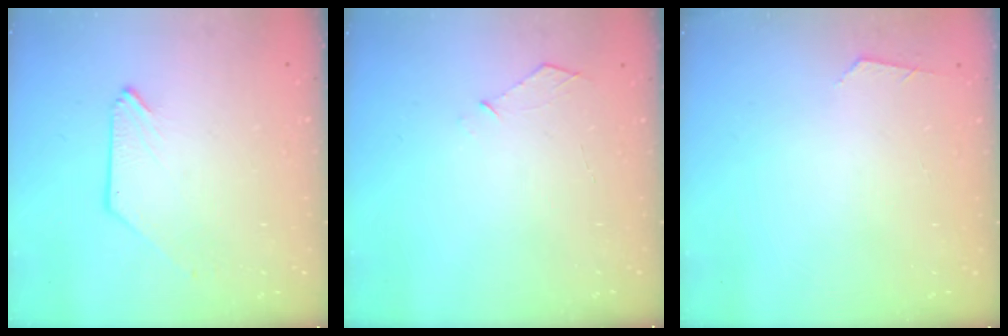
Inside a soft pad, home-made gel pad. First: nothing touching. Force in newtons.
{"total": 3.8, "press": 3.7, "slide": 0.4}
{"total": 1.7, "press": 1.7, "slide": 0.2}